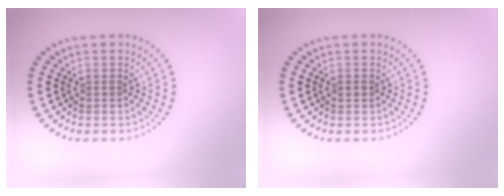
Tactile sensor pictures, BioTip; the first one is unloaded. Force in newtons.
{"total": 0.5, "press": 0.5, "slide": 0.1}